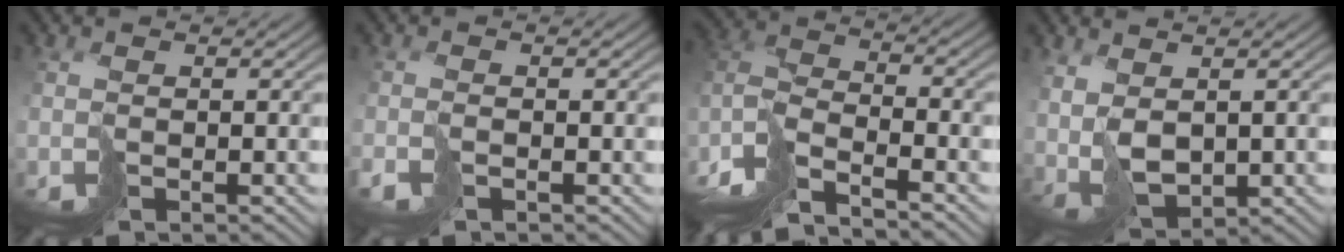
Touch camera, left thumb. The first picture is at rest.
{"total": 1.1, "force": [-0.9, 0.4, 0.4], "torque": [-0.013, -0.005, -0.022]}
{"total": 11.0, "force": [-7.6, 3.9, 6.9], "torque": [-0.180, -0.010, -0.141]}
{"total": 3.5, "force": [1.8, 2.1, 2.2], "torque": [-0.053, -0.004, 0.046]}